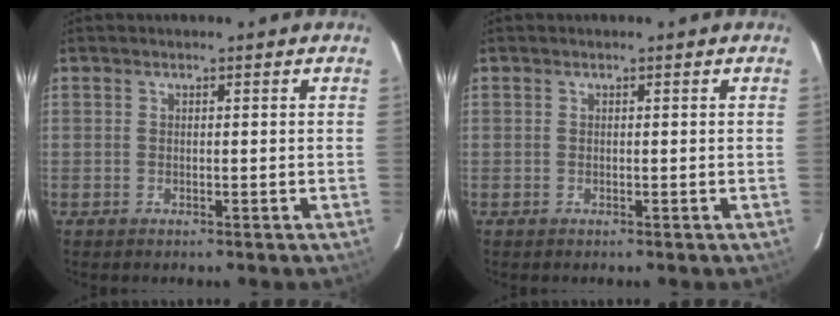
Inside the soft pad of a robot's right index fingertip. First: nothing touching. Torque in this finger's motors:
{"motor_torque": [0.00, 0.00, 0.00, 0.00]}